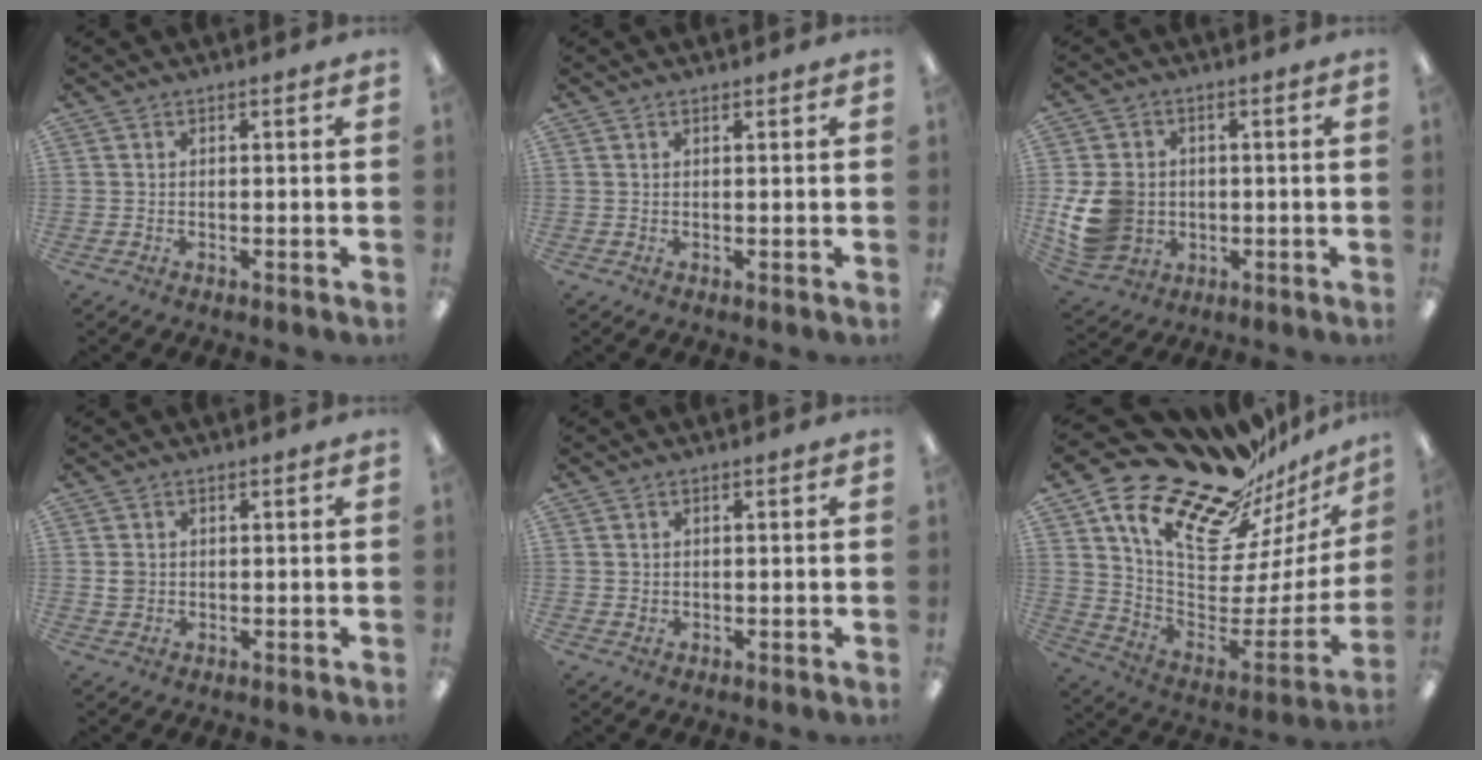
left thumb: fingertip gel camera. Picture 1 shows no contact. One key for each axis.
{"total": 0.7, "fx": 0.6, "fy": 0.3, "fz": 0.2, "tx": -0.004, "ty": 0.000, "tz": 0.012}
{"total": 12.1, "fx": -1.0, "fy": 10.4, "fz": 6.0, "tx": -0.132, "ty": 0.014, "tz": -0.014}
{"total": 2.5, "fx": 0.3, "fy": 2.3, "fz": 0.7, "tx": -0.008, "ty": 0.000, "tz": 0.004}
{"total": 1.2, "fx": 0.5, "fy": 1.0, "fz": 0.0, "tx": 0.007, "ty": 0.000, "tz": 0.007}
{"total": 24.5, "fx": 19.1, "fy": 10.6, "fz": 11.2, "tx": -0.175, "ty": -0.145, "tz": 0.340}